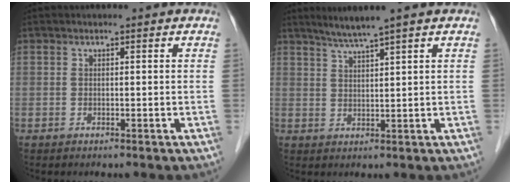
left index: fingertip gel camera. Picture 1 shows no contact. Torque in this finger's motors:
{"motor_torque": [-0.11, -0.46, -0.03, 0.04]}